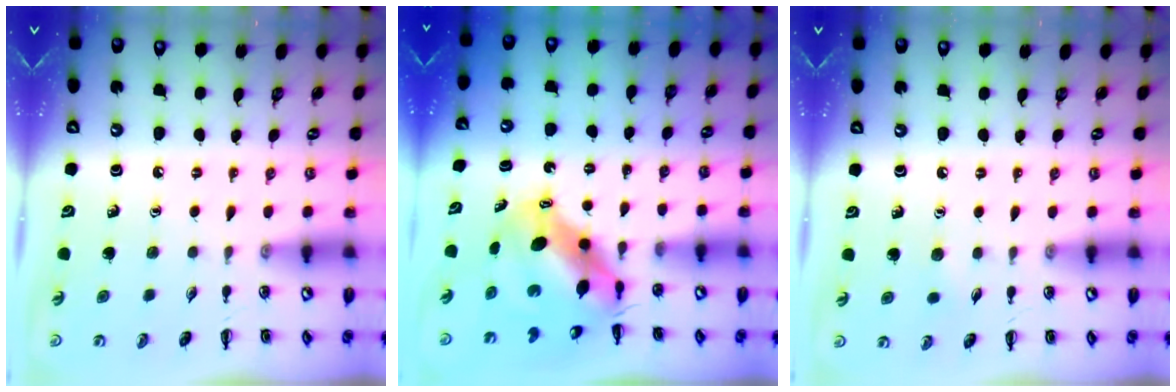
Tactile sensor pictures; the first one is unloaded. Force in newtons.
{"total": 8.1, "press": 7.9, "slide": 2.0}
{"total": 3.8, "press": 3.7, "slide": 0.9}